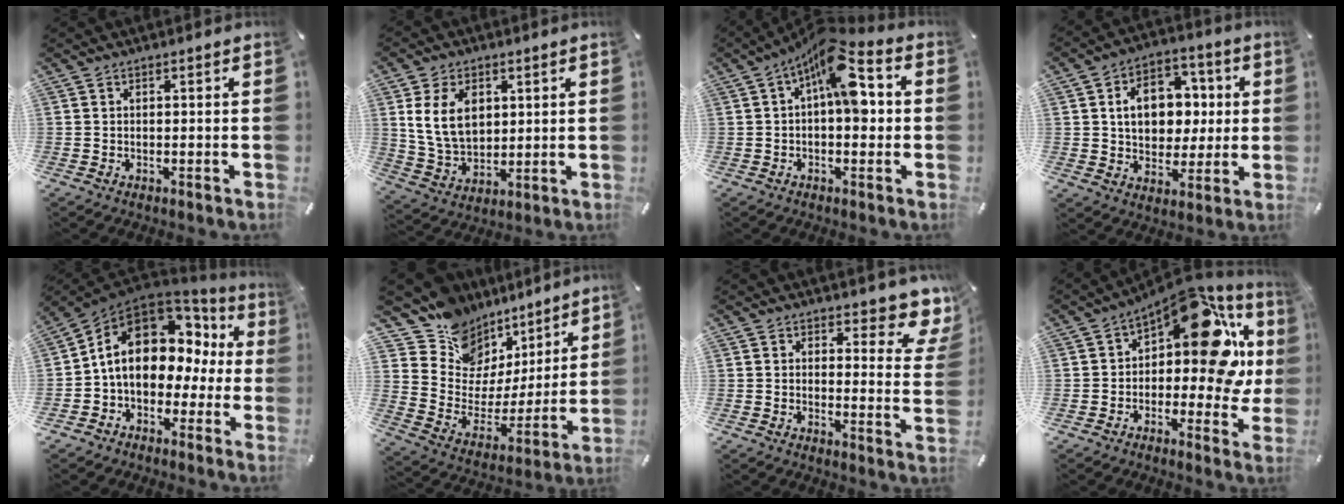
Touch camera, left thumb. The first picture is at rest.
{"total": 10.8, "force": [3.2, 7.9, 6.6], "torque": [-0.145, -0.005, 0.055]}
{"total": 12.5, "force": [2.3, 5.8, 10.9], "torque": [-0.156, -0.012, 0.039]}
{"total": 12.5, "force": [1.6, 10.0, 7.3], "torque": [-0.107, 0.012, 0.035]}
{"total": 13.3, "force": [2.2, 10.1, 8.3], "torque": [-0.146, -0.006, 0.039]}
{"total": 13.6, "force": [10.3, 9.0, -0.3], "torque": [-0.012, -0.120, 0.193]}
{"total": 7.2, "force": [5.4, 3.4, 3.4], "torque": [-0.026, -0.046, 0.091]}
{"total": 19.9, "force": [6.9, 10.1, 15.7], "torque": [-0.201, -0.050, 0.112]}